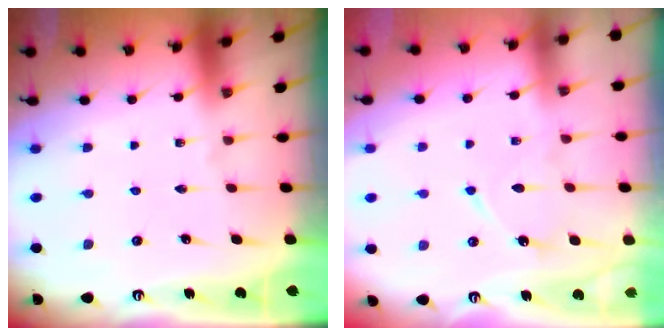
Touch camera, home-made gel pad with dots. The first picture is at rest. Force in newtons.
{"total": 8.6, "press": 8.5, "slide": 0.8}